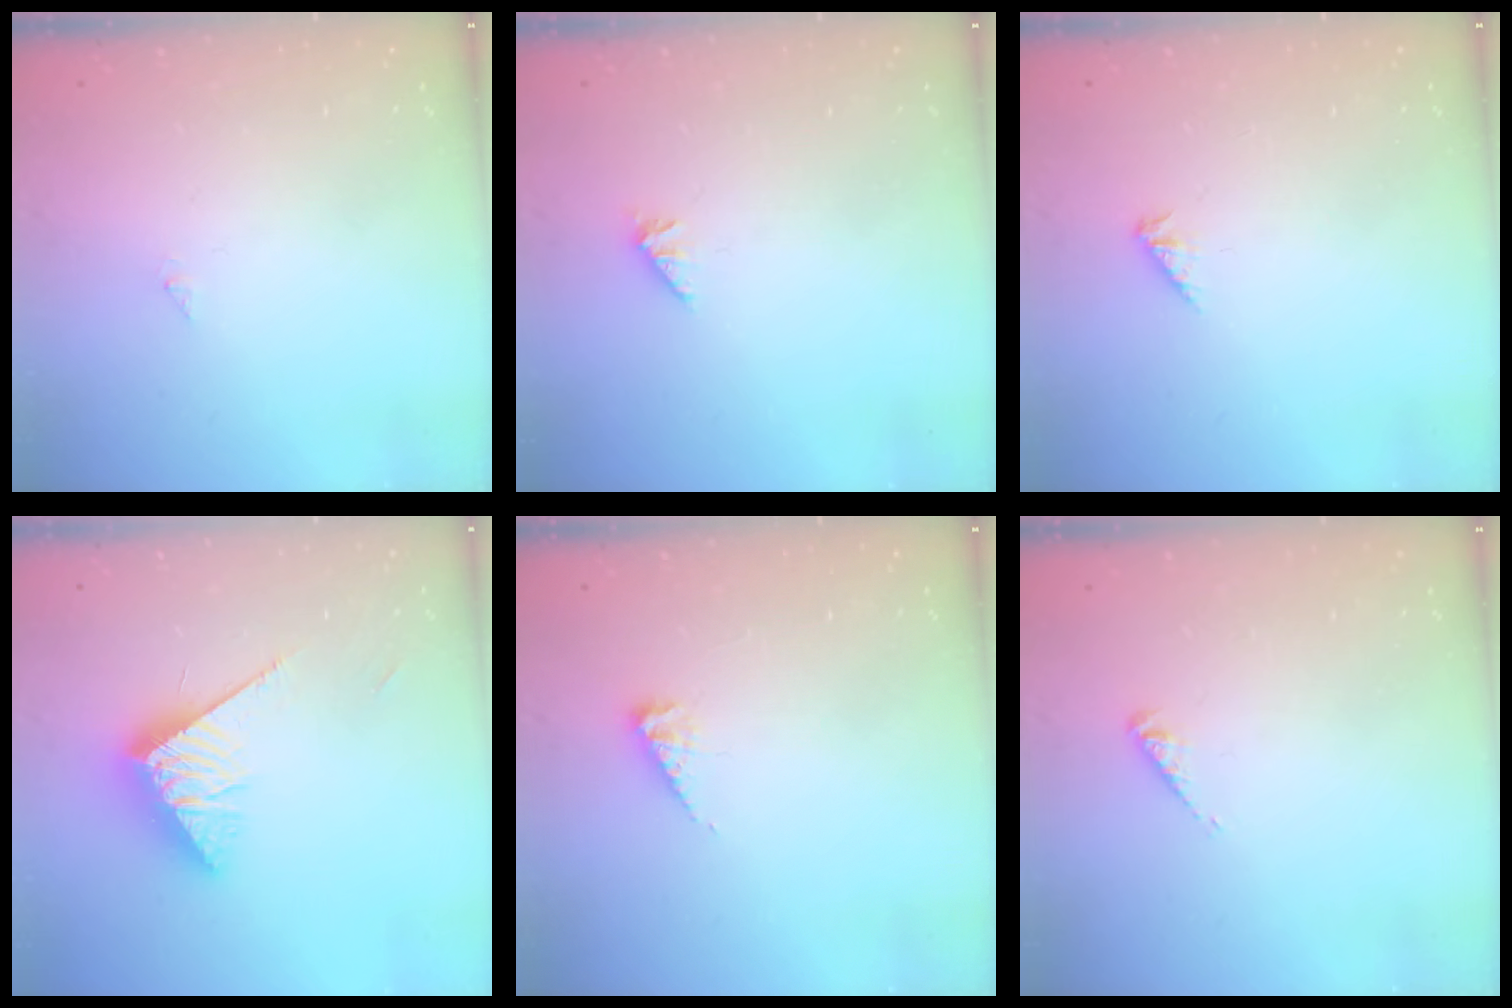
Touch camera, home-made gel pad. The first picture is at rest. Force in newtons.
{"total": 1.6, "press": 1.6, "slide": 0.4}
{"total": 1.9, "press": 1.9, "slide": 0.3}
{"total": 12.9, "press": 12.9, "slide": 0.3}
{"total": 6.1, "press": 6.1, "slide": 0.7}
{"total": 2.7, "press": 2.7, "slide": 0.6}